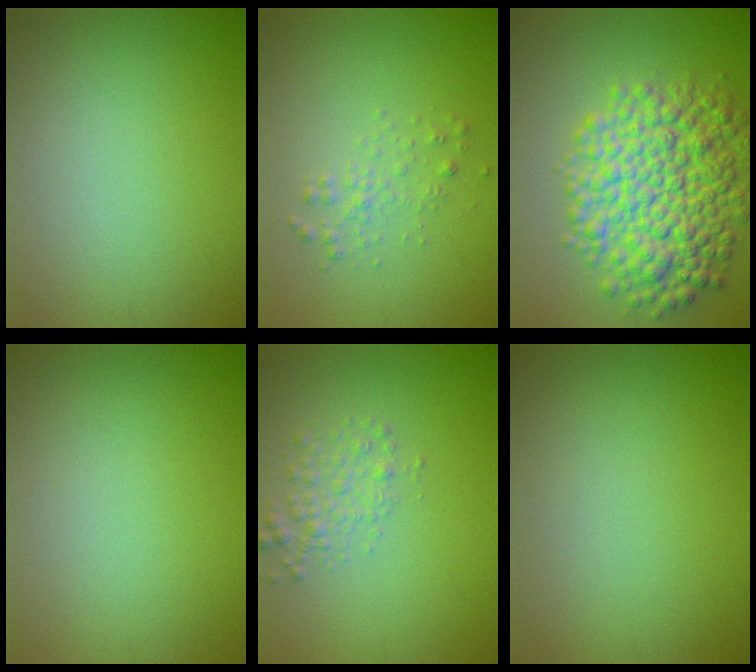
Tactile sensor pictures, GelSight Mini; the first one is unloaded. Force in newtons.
{"total": 1.3, "press": 1.3, "slide": 0.1}
{"total": 8.5, "press": 8.5, "slide": 0.1}
{"total": 0.0}
{"total": 2.0, "press": 2.0, "slide": 0.1}
{"total": 0.0}